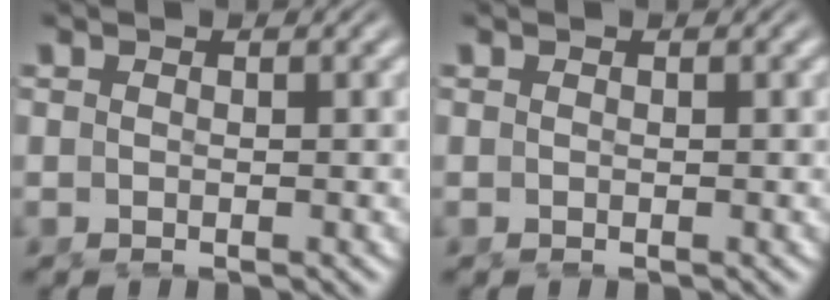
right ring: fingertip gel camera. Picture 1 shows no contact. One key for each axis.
{"total": 0.0}